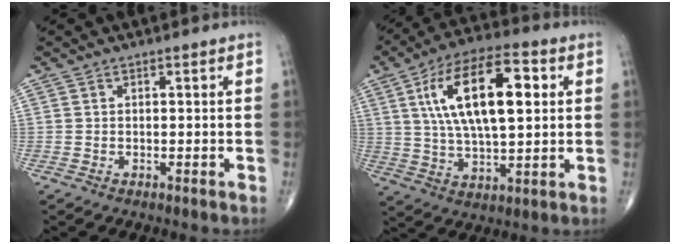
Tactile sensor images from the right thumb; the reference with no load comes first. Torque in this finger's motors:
{"motor_torque": [-0.39, 1.20, 1.36, 0.77, 0.27]}